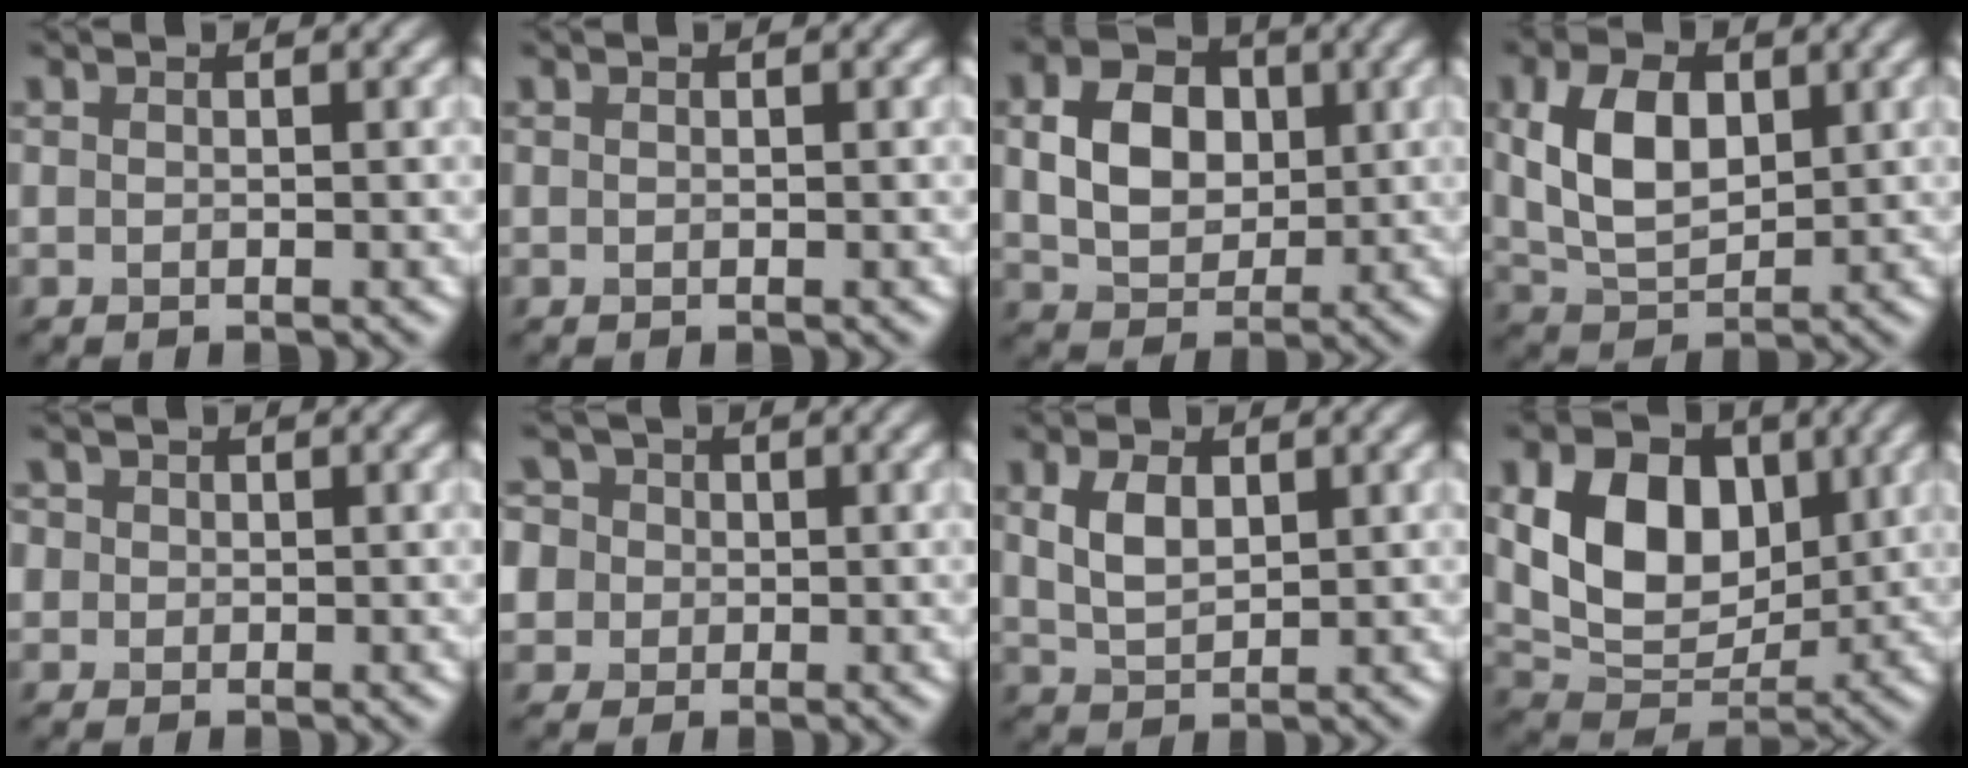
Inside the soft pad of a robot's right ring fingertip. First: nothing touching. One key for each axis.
{"total": 0.0}
{"total": 5.9, "fx": 1.1, "fy": 4.5, "fz": 3.8, "tx": -0.078, "ty": 0.003, "tz": 0.017}
{"total": 6.7, "fx": 1.6, "fy": 4.0, "fz": 5.1, "tx": -0.103, "ty": 0.005, "tz": 0.031}
{"total": 3.1, "fx": 1.1, "fy": 2.6, "fz": 1.2, "tx": -0.018, "ty": 0.015, "tz": 0.003}
{"total": 7.5, "fx": 1.7, "fy": 6.7, "fz": 2.9, "tx": -0.061, "ty": 0.038, "tz": -0.005}
{"total": 3.4, "fx": 1.1, "fy": 2.1, "fz": 2.5, "tx": -0.056, "ty": 0.002, "tz": 0.025}
{"total": 9.1, "fx": 2.1, "fy": 6.4, "fz": 6.1, "tx": -0.114, "ty": -0.004, "tz": 0.036}